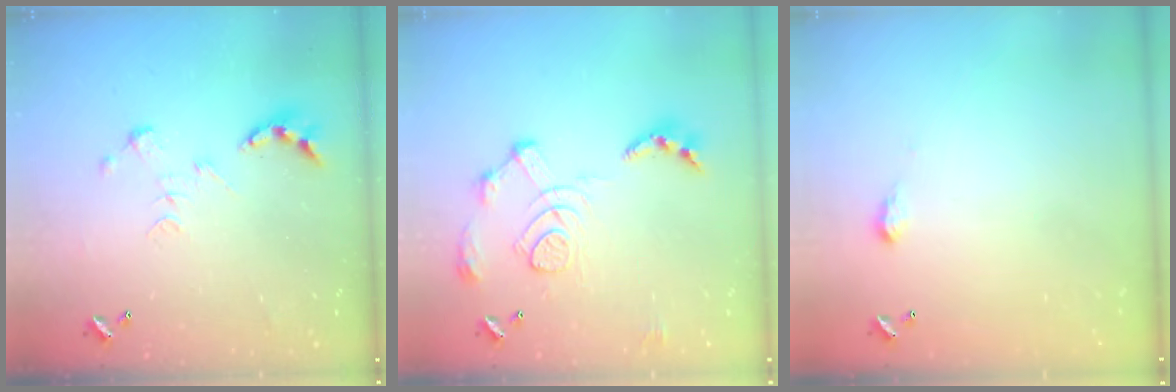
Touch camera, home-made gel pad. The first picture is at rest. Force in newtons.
{"total": 13.9, "press": 13.8, "slide": 1.5}
{"total": 2.0, "press": 2.0, "slide": 0.3}